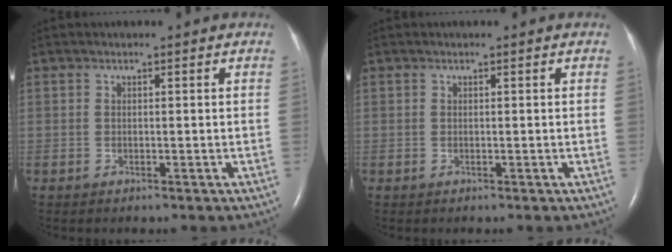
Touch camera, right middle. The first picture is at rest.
{"total": 0.0}